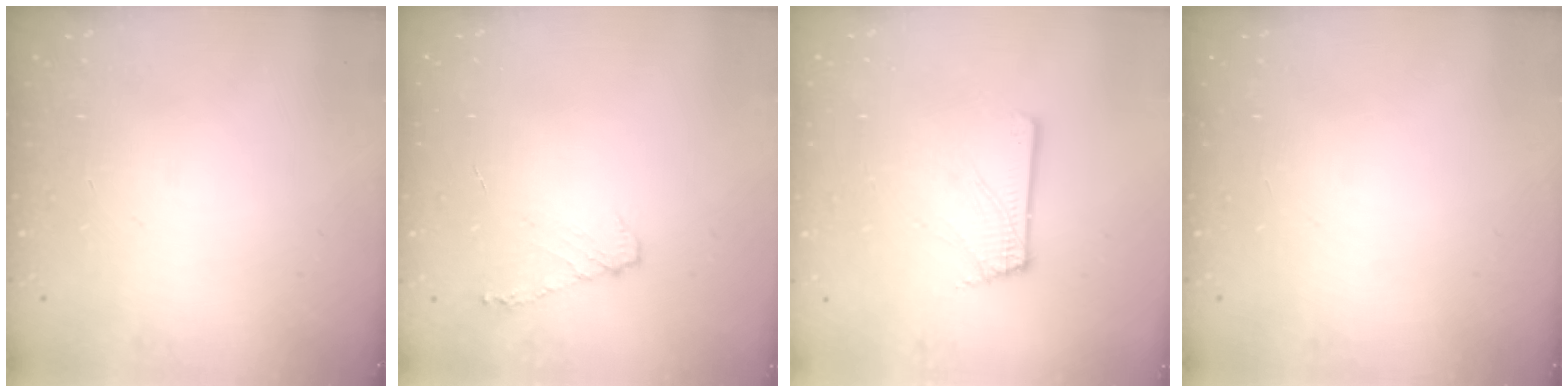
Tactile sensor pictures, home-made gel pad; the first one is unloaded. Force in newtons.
{"total": 6.4, "press": 6.3, "slide": 0.6}
{"total": 2.6, "press": 2.6, "slide": 0.3}
{"total": 0.0}